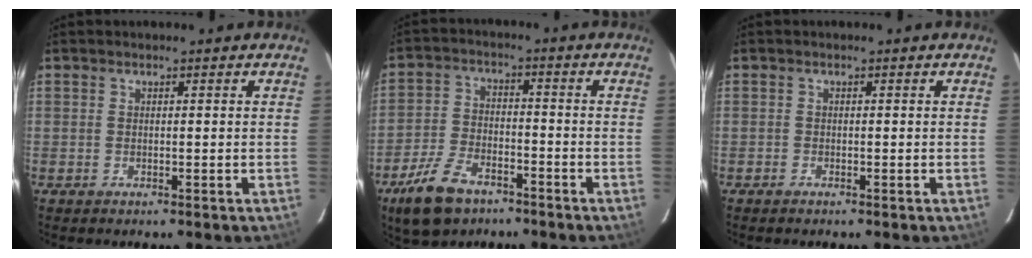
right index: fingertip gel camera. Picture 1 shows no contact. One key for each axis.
{"total": 10.9, "fx": -7.3, "fy": 5.6, "fz": 5.9, "tx": -0.147, "ty": -0.004, "tz": -0.135}
{"total": 0.5, "fx": -0.5, "fy": 0.2, "fz": 0.0, "tx": -0.002, "ty": 0.001, "tz": -0.011}